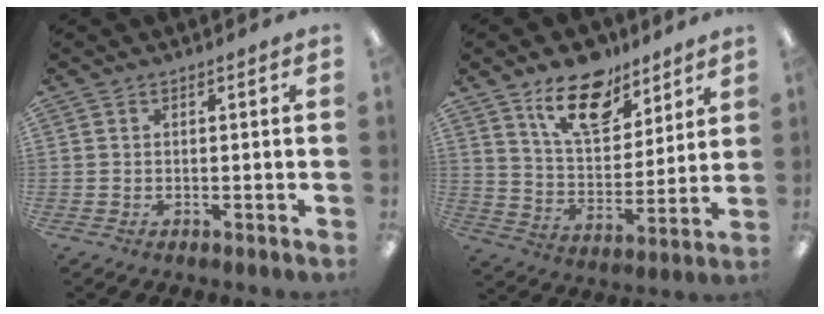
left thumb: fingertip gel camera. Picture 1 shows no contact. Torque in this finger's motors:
{"motor_torque": [2.01, 1.08, 1.32, -1.15, 0.14]}